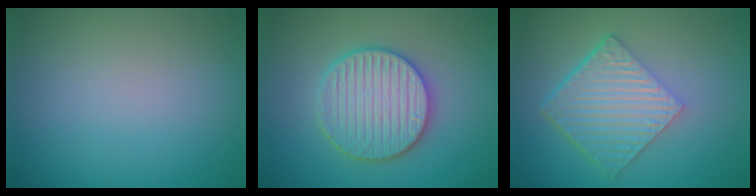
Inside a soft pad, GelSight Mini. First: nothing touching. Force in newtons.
{"total": 5.8, "press": 5.7, "slide": 1.1}
{"total": 6.4, "press": 4.3, "slide": 4.8}